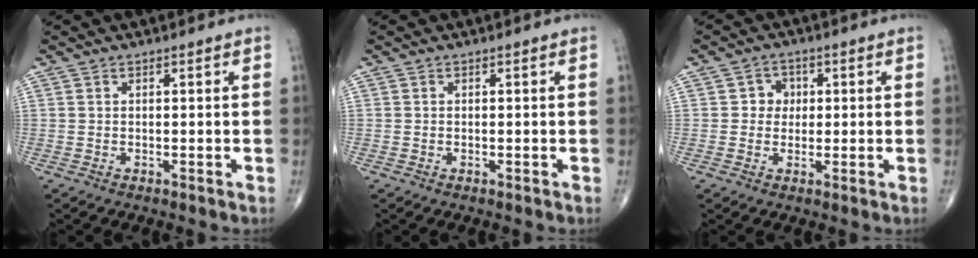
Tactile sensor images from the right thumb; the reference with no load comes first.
{"total": 0.0}
{"total": 3.6, "force": [0.5, 3.3, 1.3], "torque": [0.007, 0.006, -0.001]}